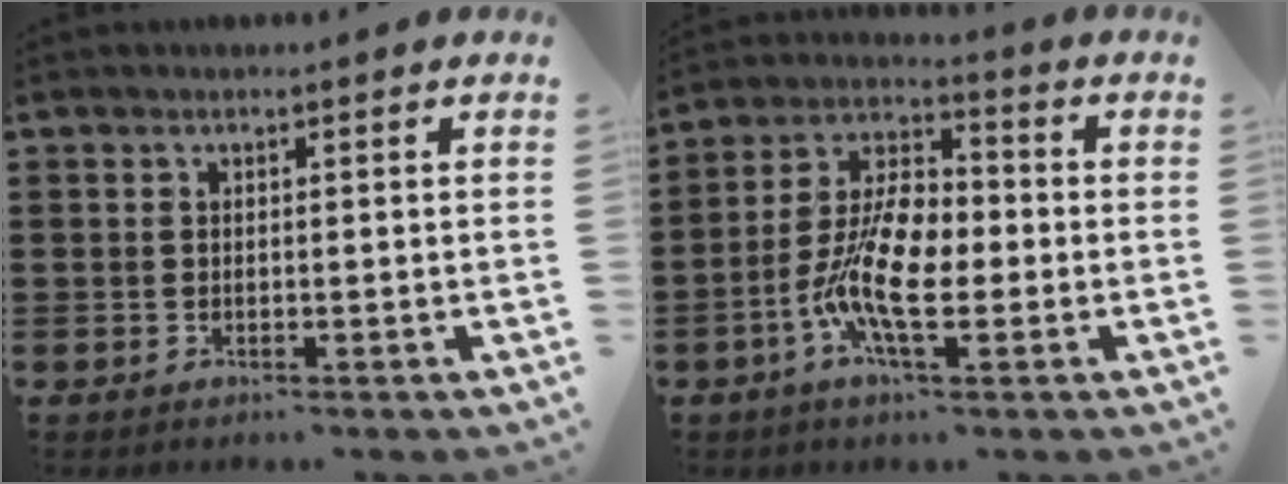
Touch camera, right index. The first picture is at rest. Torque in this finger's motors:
{"motor_torque": [2.14, 0.00, 0.57, 0.21]}